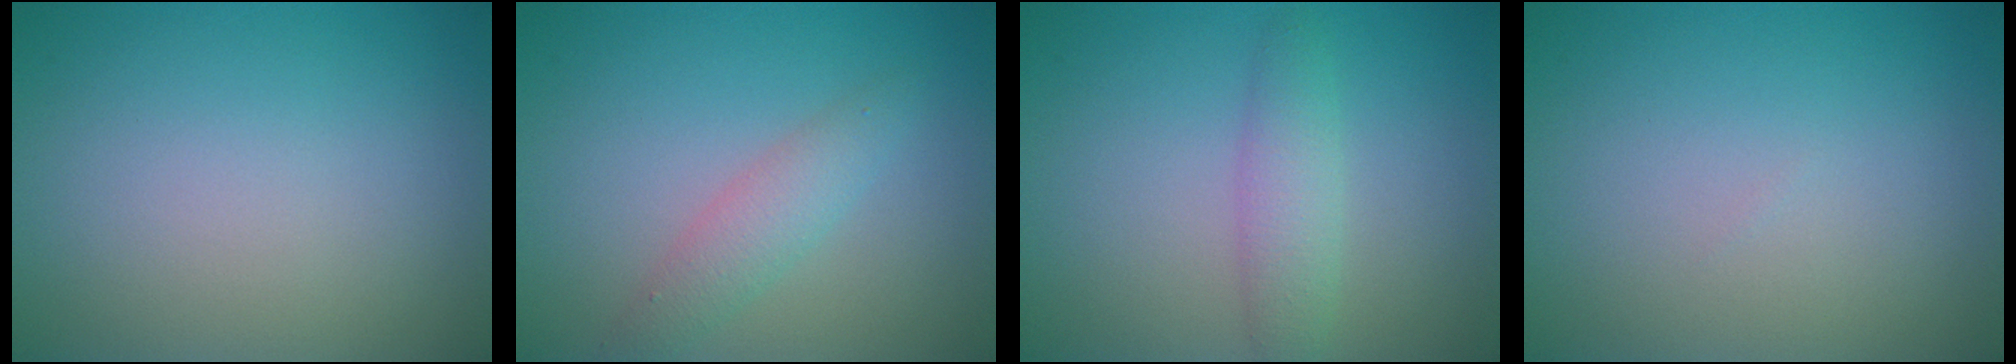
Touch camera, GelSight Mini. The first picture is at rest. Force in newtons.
{"total": 2.3, "press": 2.3, "slide": 0.1}
{"total": 2.4, "press": 2.4, "slide": 0.1}
{"total": 0.0}